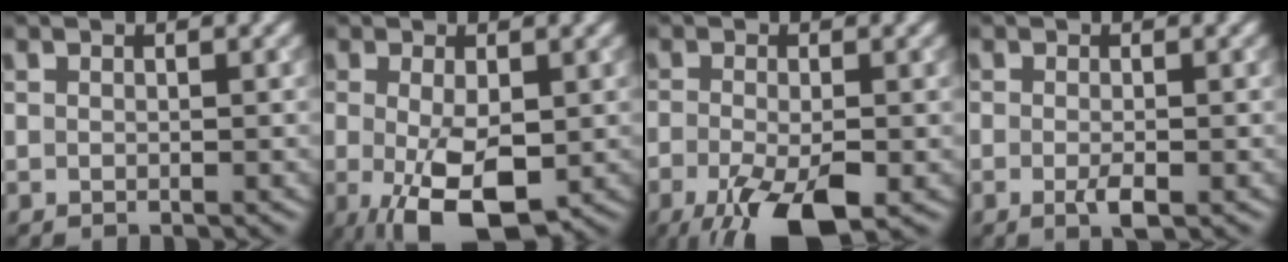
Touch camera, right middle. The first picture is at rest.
{"total": 6.5, "force": [-1.4, 2.7, 5.8], "torque": [-0.114, -0.015, -0.019]}
{"total": 8.1, "force": [-4.1, 3.0, 6.3], "torque": [-0.129, -0.021, -0.069]}
{"total": 2.0, "force": [-0.8, 0.5, 1.7], "torque": [-0.034, -0.009, -0.016]}